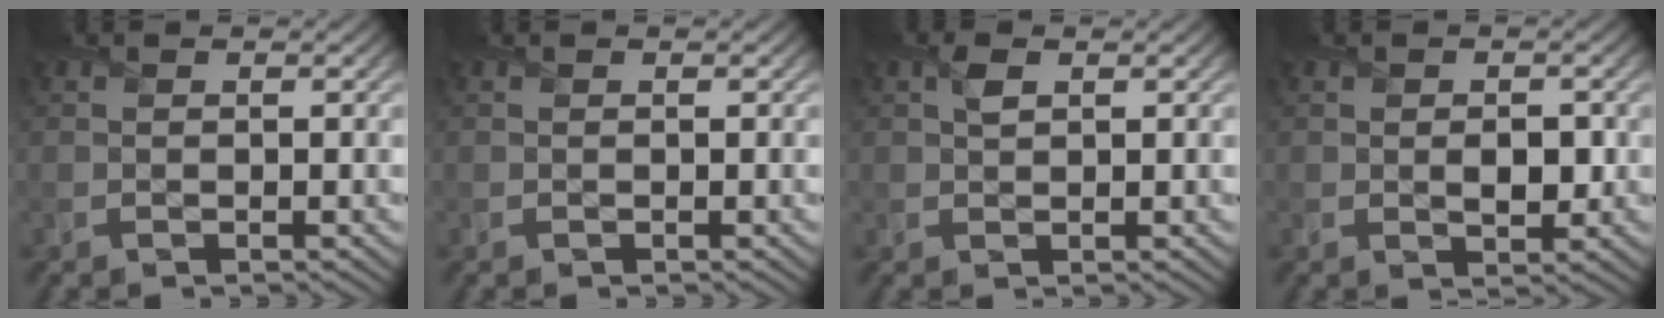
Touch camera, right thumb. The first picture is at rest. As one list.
[{"total": 0.0}, {"total": 1.6, "force": [0.7, 0.9, 1.1], "torque": [-0.024, 0.007, 0.013]}, {"total": 2.5, "force": [-0.2, 1.5, 2.0], "torque": [-0.036, -0.007, -0.006]}]